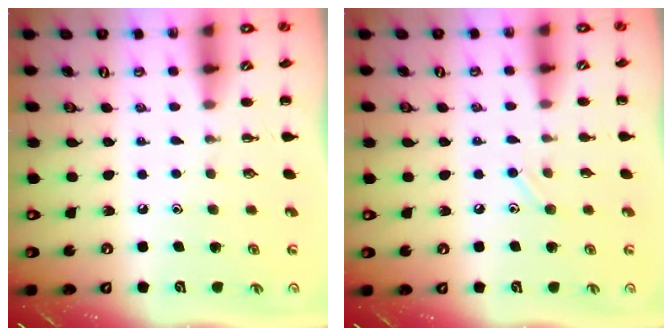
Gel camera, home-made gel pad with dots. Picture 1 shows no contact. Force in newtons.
{"total": 5.9, "press": 5.6, "slide": 2.0}